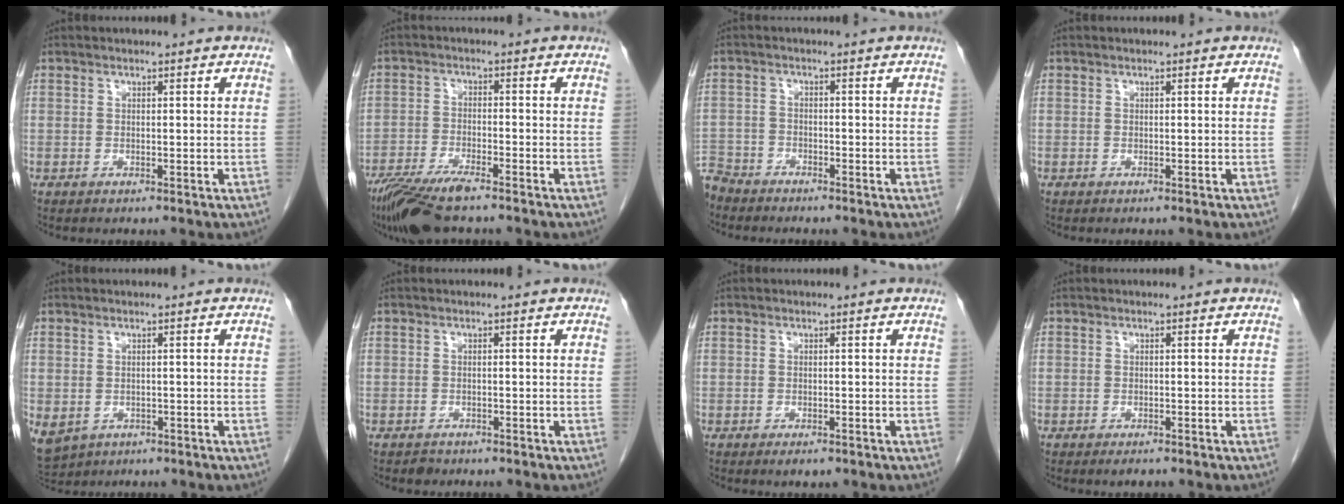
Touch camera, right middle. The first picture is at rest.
{"total": 9.0, "force": [-7.0, 1.1, 5.5], "torque": [-0.100, -0.023, -0.123]}
{"total": 5.4, "force": [-5.1, 1.8, 0.3], "torque": [-0.004, -0.010, -0.099]}
{"total": 0.0}
{"total": 10.4, "force": [-4.0, 8.5, 4.4], "torque": [-0.133, -0.015, -0.047]}
{"total": 0.9, "force": [-0.8, 0.5, 0.1], "torque": [-0.004, 0.000, -0.013]}
{"total": 1.4, "force": [-0.9, 0.7, 0.9], "torque": [-0.011, 0.000, -0.007]}
{"total": 1.2, "force": [-0.9, 0.4, 0.7], "torque": [-0.010, -0.001, -0.009]}